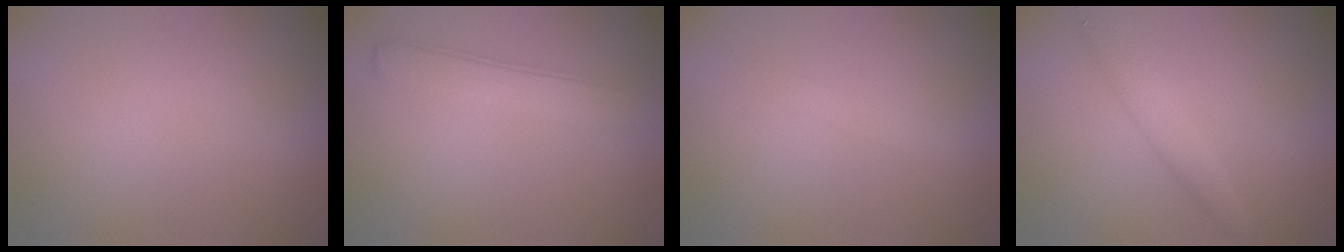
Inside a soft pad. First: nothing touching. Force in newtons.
{"total": 3.0, "press": 3.0, "slide": 0.1}
{"total": 0.8, "press": 0.8, "slide": 0.0}
{"total": 2.1, "press": 2.1, "slide": 0.0}